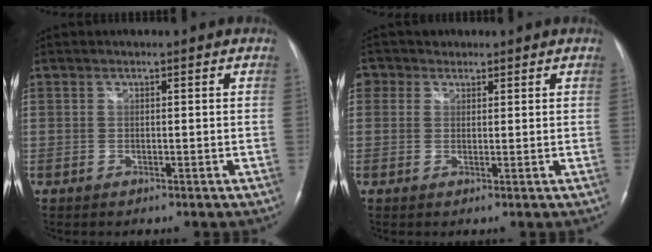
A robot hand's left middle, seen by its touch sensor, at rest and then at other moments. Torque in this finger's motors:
{"motor_torque": [0.02, 0.02, -0.01, 0.00]}